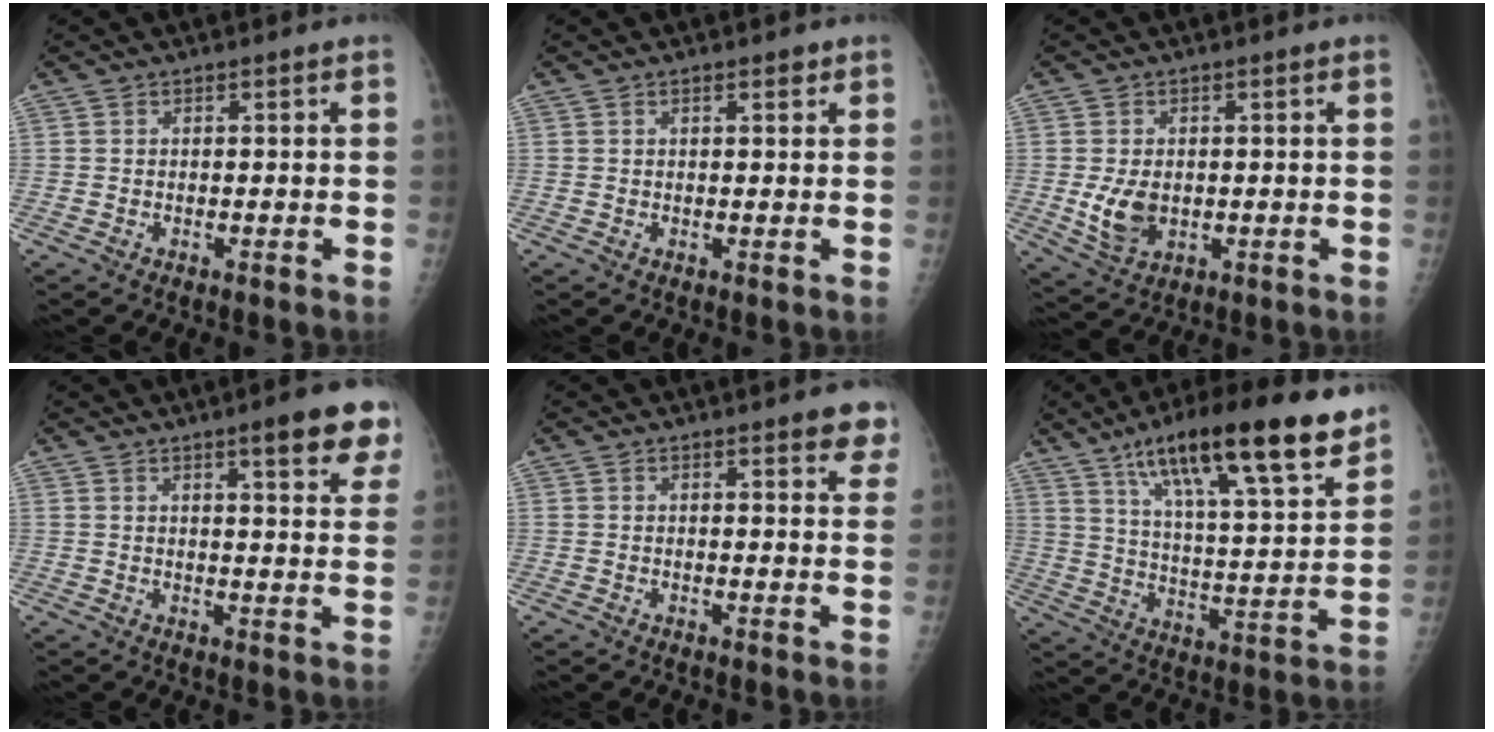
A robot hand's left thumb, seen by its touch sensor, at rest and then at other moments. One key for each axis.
{"total": 1.4, "fx": 0.9, "fy": 0.5, "fz": 1.0, "tx": -0.009, "ty": -0.002, "tz": 0.011}
{"total": 6.2, "fx": -0.4, "fy": 4.3, "fz": 4.5, "tx": -0.072, "ty": -0.009, "tz": 0.005}
{"total": 9.9, "fx": 6.0, "fy": 1.7, "fz": 7.7, "tx": -0.080, "ty": -0.026, "tz": 0.071}
{"total": 5.1, "fx": 3.4, "fy": 1.3, "fz": 3.6, "tx": -0.023, "ty": -0.012, "tz": 0.034}
{"total": 23.8, "fx": 15.1, "fy": 5.3, "fz": 17.6, "tx": -0.263, "ty": -0.047, "tz": 0.245}